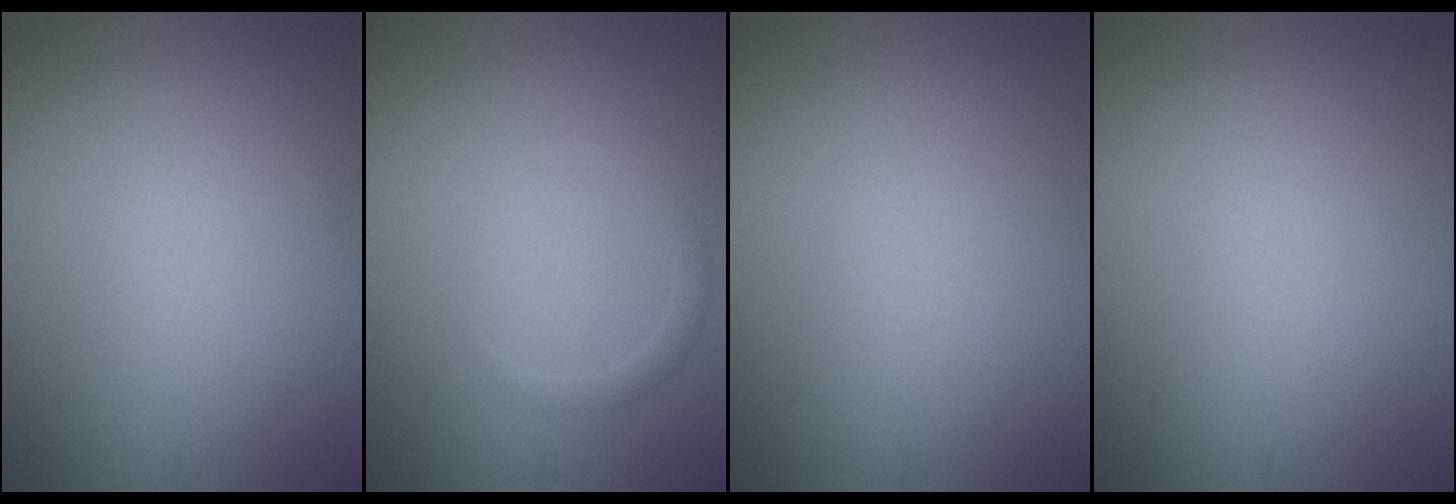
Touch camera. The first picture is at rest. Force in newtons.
{"total": 1.1, "press": 1.1, "slide": 0.1}
{"total": 0.0}
{"total": 0.0}